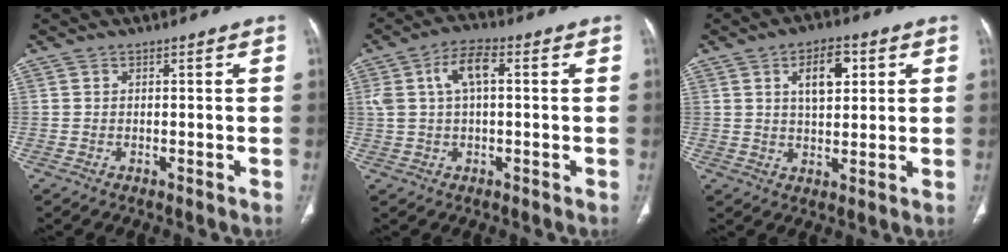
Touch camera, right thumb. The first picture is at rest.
{"total": 7.0, "force": [1.6, 3.3, 6.0], "torque": [-0.125, 0.021, 0.029]}
{"total": 7.8, "force": [2.7, 4.0, 6.1], "torque": [-0.075, -0.006, 0.044]}